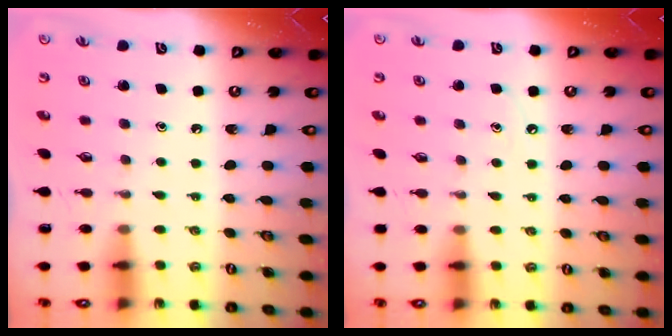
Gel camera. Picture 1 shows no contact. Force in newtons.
{"total": 3.6, "press": 3.6, "slide": 0.6}